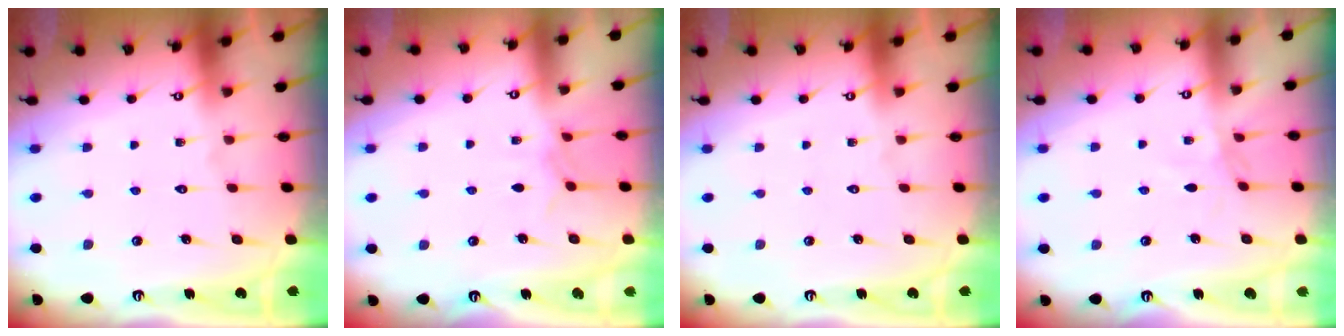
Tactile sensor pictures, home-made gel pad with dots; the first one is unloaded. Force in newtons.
{"total": 3.6, "press": 3.5, "slide": 0.6}
{"total": 0.0}
{"total": 1.4, "press": 1.3, "slide": 0.3}